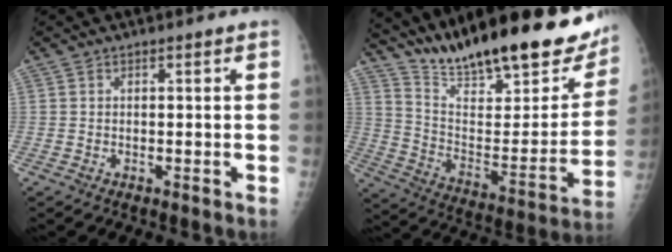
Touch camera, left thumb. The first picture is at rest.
{"total": 29.6, "force": [22.9, 8.1, 16.8], "torque": [-0.230, -0.102, 0.341]}